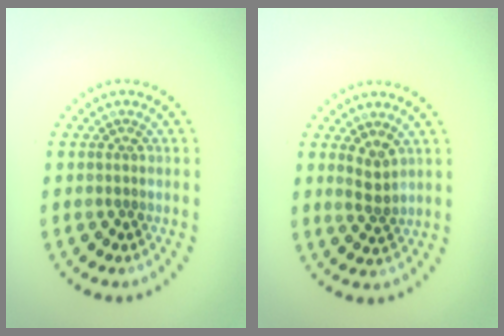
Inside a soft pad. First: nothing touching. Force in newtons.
{"total": 1.8, "press": 1.6, "slide": 0.9}